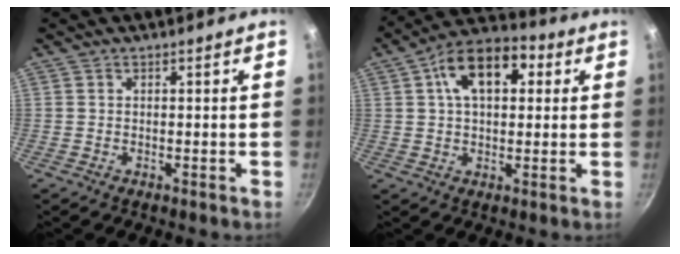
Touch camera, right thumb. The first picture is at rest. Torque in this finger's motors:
{"motor_torque": [0.38, 0.92, 0.00, 0.01, 0.09]}